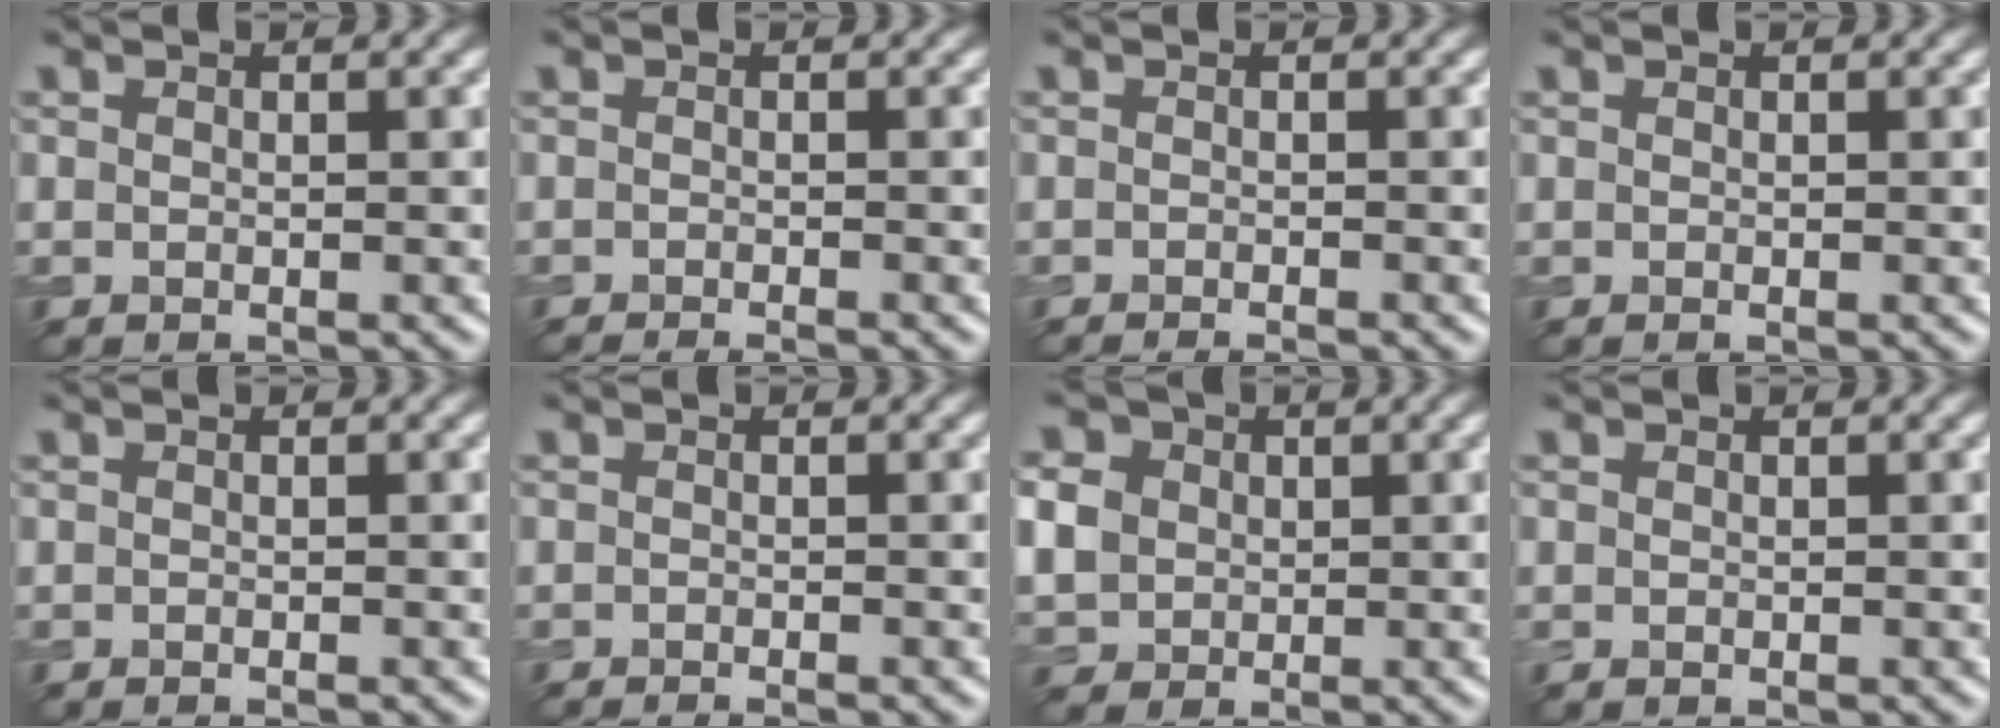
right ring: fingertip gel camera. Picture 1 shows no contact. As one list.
[{"total": 1.9, "force": [-1.5, 0.3, 1.0], "torque": [-0.009, -0.005, -0.025]}, {"total": 1.7, "force": [-1.4, 0.3, 0.9], "torque": [-0.006, -0.004, -0.021]}, {"total": 0.0}, {"total": 0.6, "force": [-0.4, 0.2, 0.4], "torque": [-0.002, -0.003, -0.009]}, {"total": 1.3, "force": [-1.0, 0.2, 0.7], "torque": [-0.003, -0.004, -0.018]}, {"total": 6.1, "force": [1.0, 5.3, 2.9], "torque": [-0.084, 0.020, 0.016]}, {"total": 0.0}]